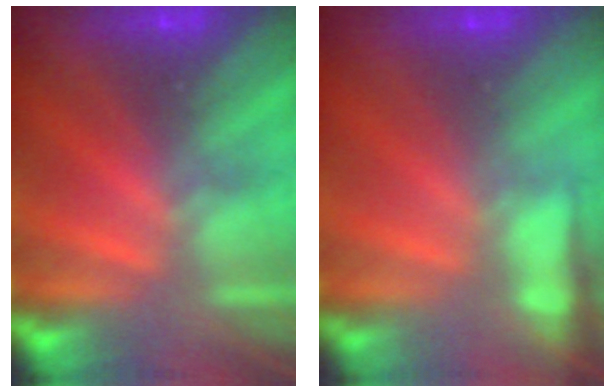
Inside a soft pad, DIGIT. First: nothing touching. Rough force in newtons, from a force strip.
{"total": 7.3}